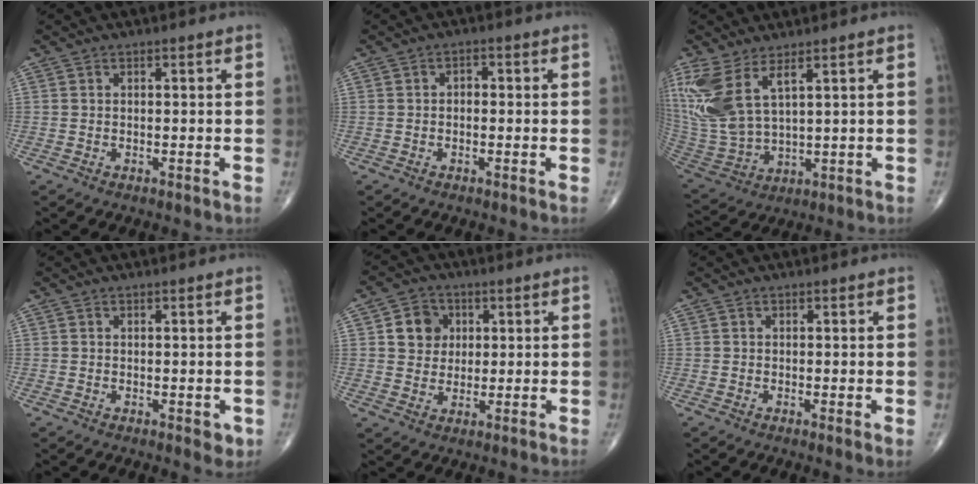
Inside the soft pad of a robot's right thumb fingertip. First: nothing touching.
{"total": 1.6, "force": [-0.1, 1.2, 1.2], "torque": [-0.009, 0.007, -0.007]}
{"total": 13.6, "force": [6.5, 5.5, 10.6], "torque": [-0.247, -0.029, 0.151]}
{"total": 2.0, "force": [-0.4, 1.1, 1.6], "torque": [-0.007, -0.001, -0.006]}
{"total": 6.6, "force": [1.7, 5.8, 2.6], "torque": [-0.011, -0.002, 0.027]}
{"total": 1.1, "force": [0.0, 0.2, 1.1], "torque": [-0.021, -0.006, -0.003]}